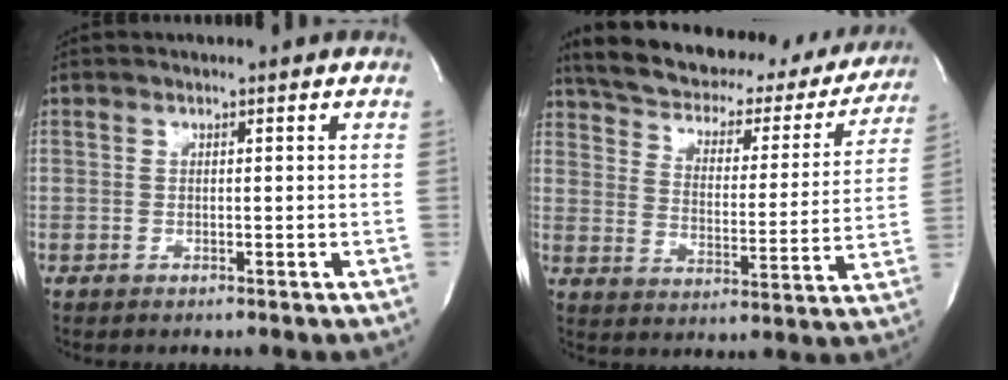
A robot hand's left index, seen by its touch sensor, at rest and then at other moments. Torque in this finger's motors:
{"motor_torque": [1.08, -1.06, 0.25, 0.10]}